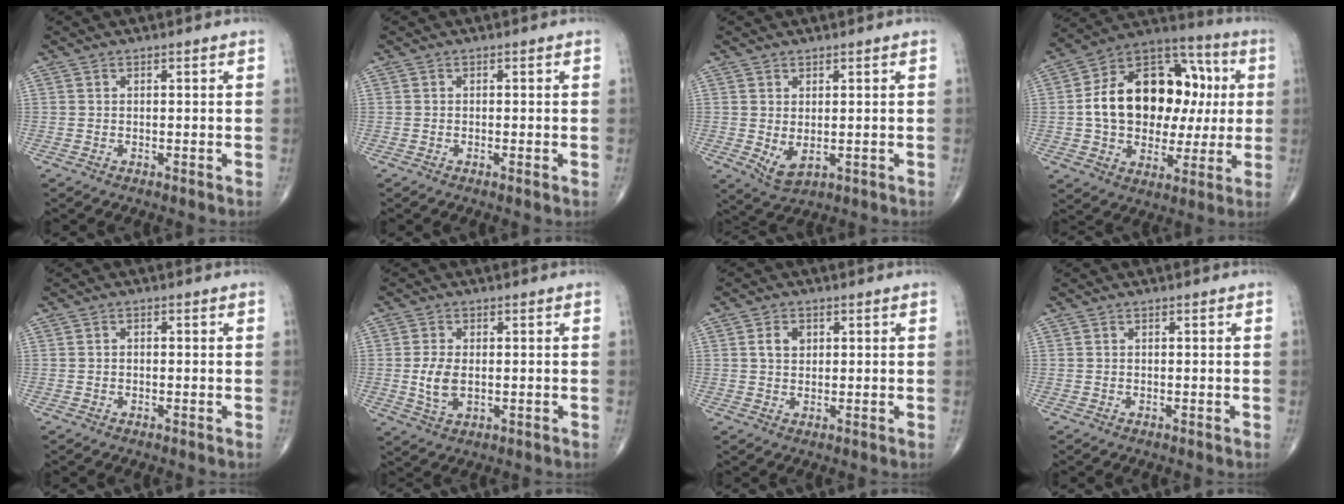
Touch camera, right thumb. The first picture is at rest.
{"total": 0.8, "force": [-0.3, 0.1, 0.7], "torque": [-0.017, -0.002, -0.005]}
{"total": 4.1, "force": [-0.2, 2.2, 3.5], "torque": [-0.059, -0.009, 0.010]}
{"total": 24.5, "force": [2.0, 16.6, 17.8], "torque": [-0.256, 0.035, 0.038]}
{"total": 0.9, "force": [-0.1, 0.7, 0.6], "torque": [-0.008, 0.004, -0.004]}
{"total": 5.7, "force": [-0.3, 3.3, 4.7], "torque": [-0.096, -0.006, -0.001]}
{"total": 3.3, "force": [0.9, 2.4, 2.1], "torque": [-0.029, 0.001, 0.016]}
{"total": 0.0}